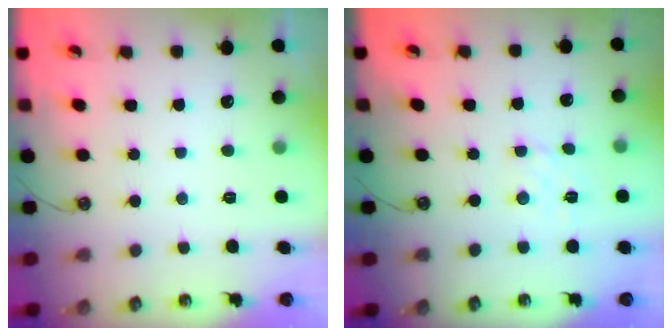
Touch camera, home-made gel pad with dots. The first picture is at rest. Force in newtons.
{"total": 2.5, "press": 2.4, "slide": 0.4}